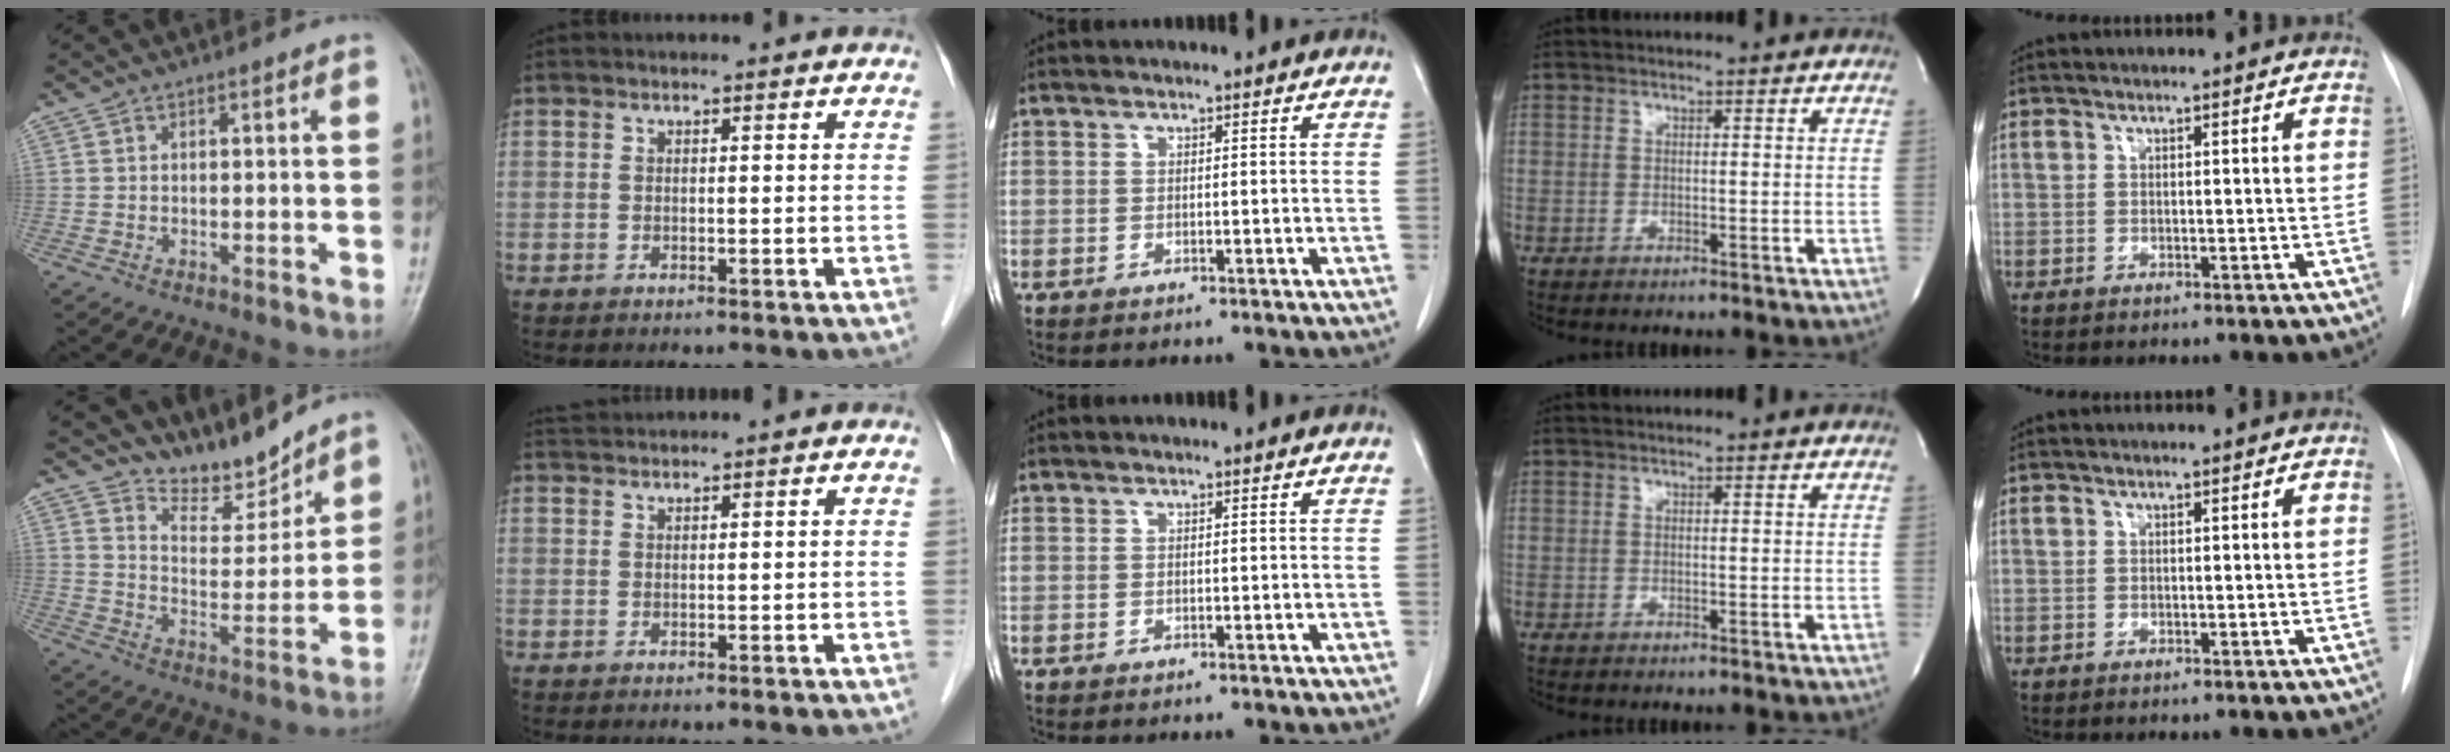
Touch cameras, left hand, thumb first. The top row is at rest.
{"thumb": {"total": 8.6, "force": [8.2, 2.3, 1.4], "torque": [0.004, -0.069, 0.153]}, "index": {"total": 3.5, "force": [3.4, -0.5, 0.6], "torque": [-0.011, 0.026, 0.065]}}